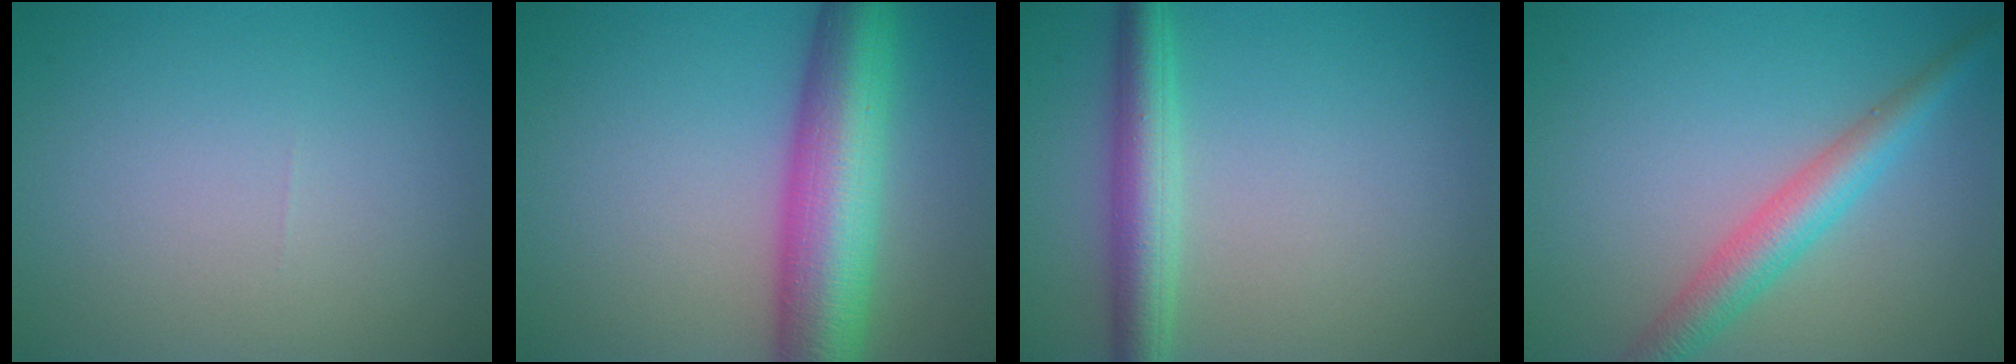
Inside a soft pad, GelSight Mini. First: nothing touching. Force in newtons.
{"total": 10.0, "press": 10.0, "slide": 0.2}
{"total": 4.2, "press": 4.2, "slide": 0.1}
{"total": 4.0, "press": 4.0, "slide": 0.0}